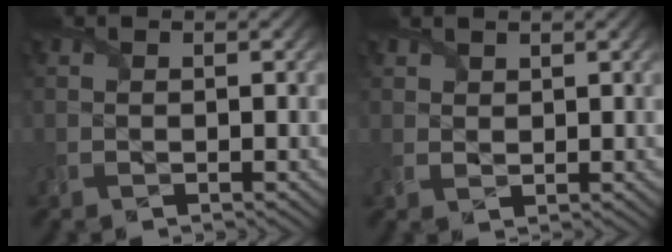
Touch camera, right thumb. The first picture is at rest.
{"total": 1.7, "force": [1.4, 0.9, 0.5], "torque": [-0.014, 0.004, 0.032]}